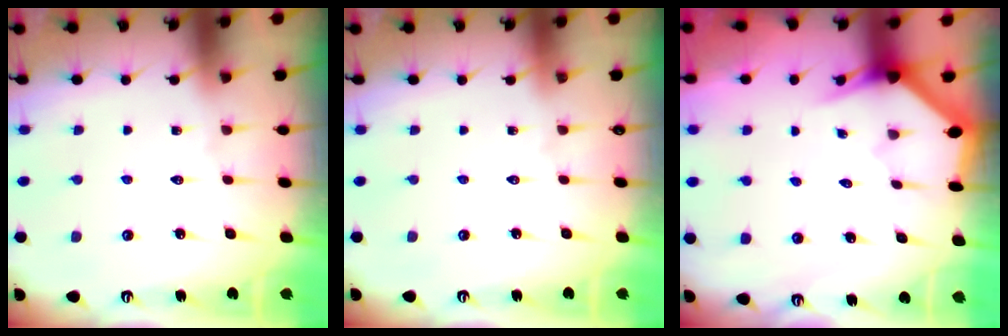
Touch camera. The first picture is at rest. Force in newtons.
{"total": 0.0}
{"total": 3.0, "press": 3.0, "slide": 0.1}